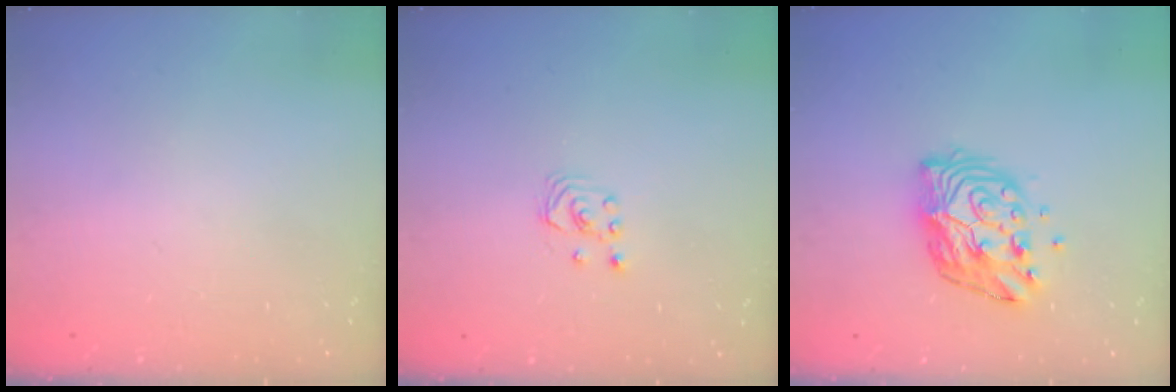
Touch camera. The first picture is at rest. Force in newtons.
{"total": 1.9, "press": 1.9, "slide": 0.2}
{"total": 11.7, "press": 11.7, "slide": 1.1}